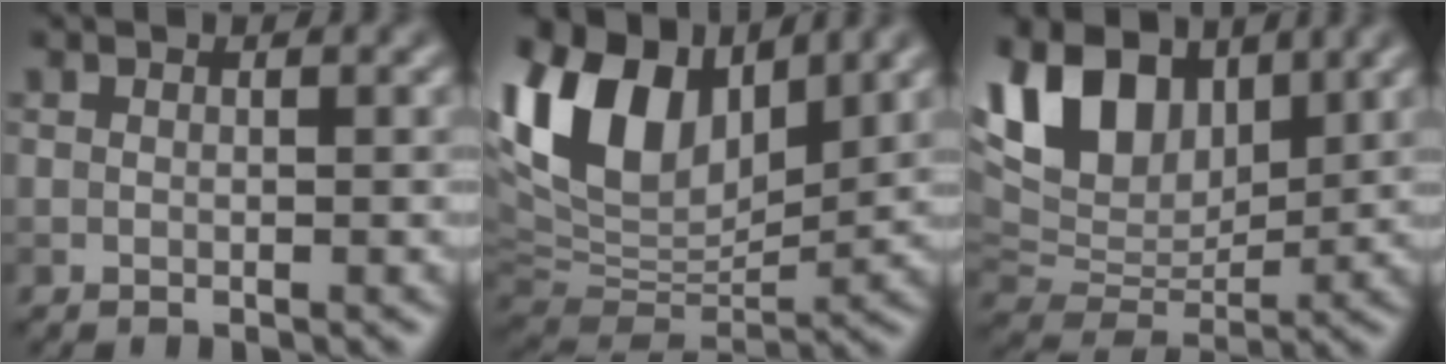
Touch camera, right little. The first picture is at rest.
{"total": 12.8, "force": [5.6, 7.5, 8.8], "torque": [-0.191, 0.025, 0.103]}
{"total": 11.4, "force": [5.4, 6.8, 7.4], "torque": [-0.161, 0.015, 0.094]}